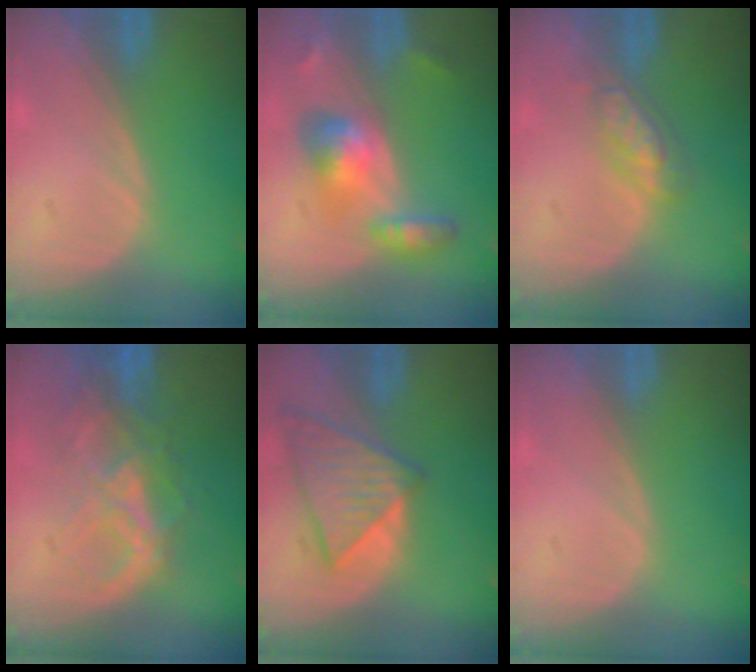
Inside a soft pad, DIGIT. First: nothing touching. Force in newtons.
{"total": 6.2, "press": 6.1, "slide": 1.0}
{"total": 4.8, "press": 4.2, "slide": 2.2}
{"total": 8.8, "press": 7.6, "slide": 4.5}
{"total": 8.0, "press": 7.3, "slide": 3.4}
{"total": 0.0}